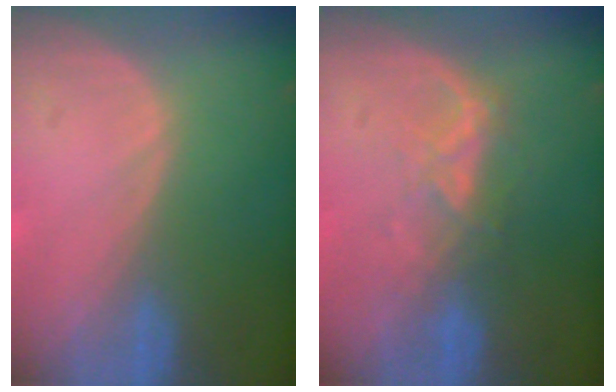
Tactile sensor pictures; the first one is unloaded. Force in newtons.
{"total": 4.1, "press": 4.1, "slide": 0.6}